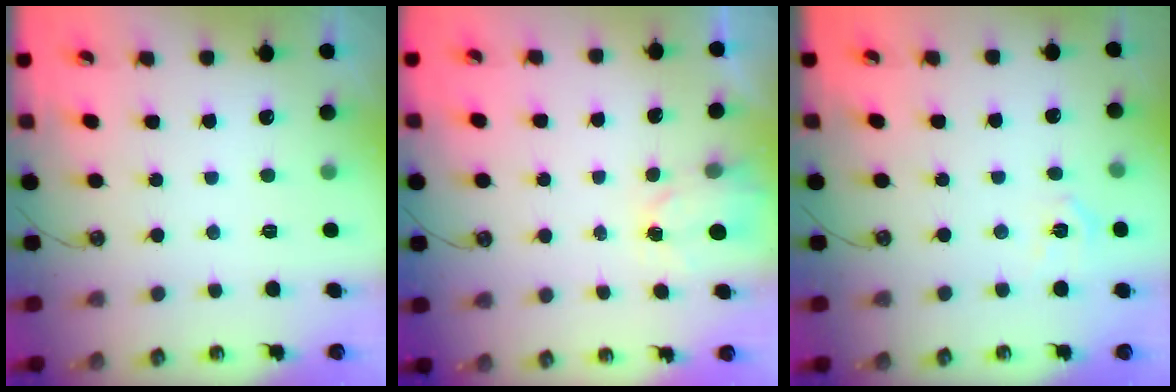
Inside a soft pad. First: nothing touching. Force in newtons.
{"total": 2.1, "press": 2.1, "slide": 0.4}
{"total": 4.5, "press": 4.5, "slide": 0.5}